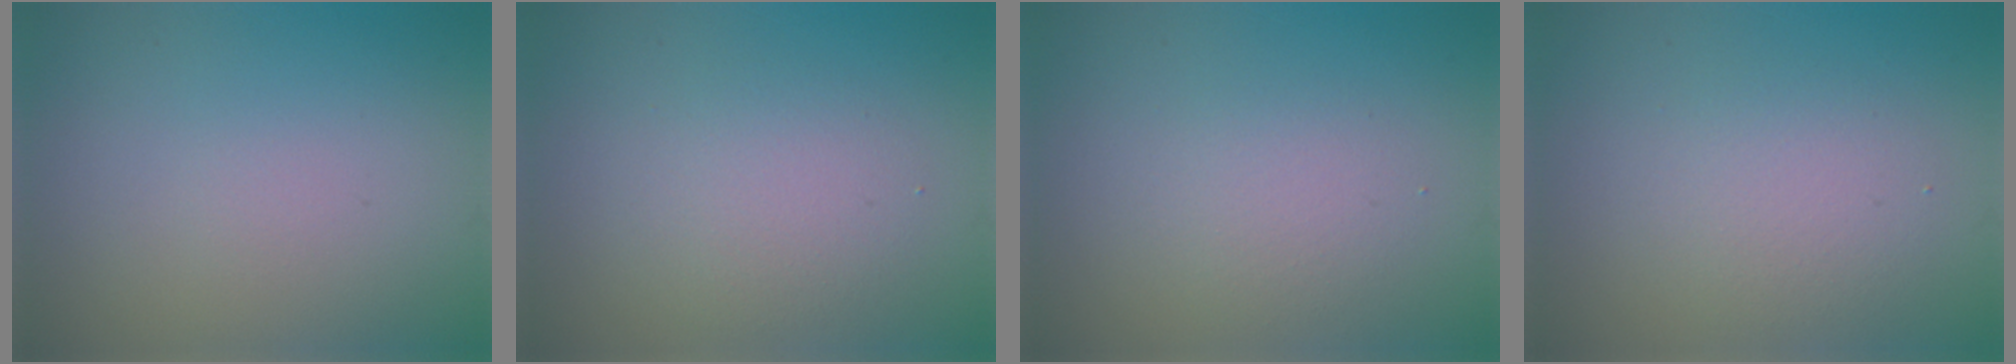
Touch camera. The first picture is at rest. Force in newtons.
{"total": 2.9, "press": 2.9, "slide": 0.2}
{"total": 2.1, "press": 2.1, "slide": 0.1}
{"total": 2.9, "press": 2.9, "slide": 0.4}